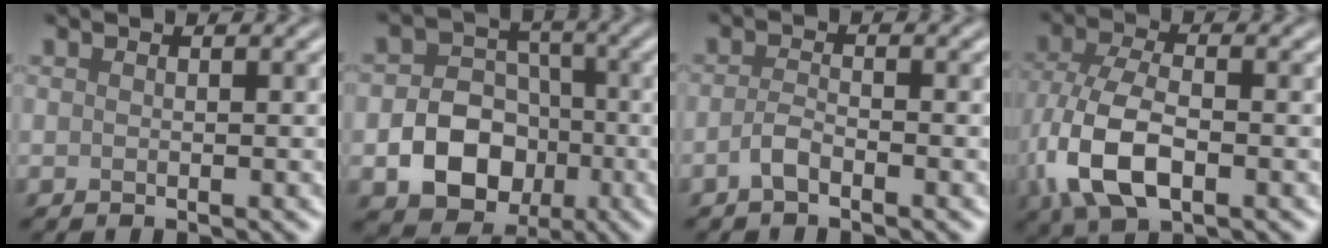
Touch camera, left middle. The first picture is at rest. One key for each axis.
{"total": 7.7, "fx": -2.2, "fy": 6.3, "fz": 3.9, "tx": -0.040, "ty": -0.009, "tz": -0.055}
{"total": 1.6, "fx": -1.0, "fy": 0.5, "fz": 1.1, "tx": -0.026, "ty": 0.003, "tz": -0.023}
{"total": 7.8, "fx": -2.5, "fy": 4.0, "fz": 6.2, "tx": -0.147, "ty": -0.005, "tz": -0.055}